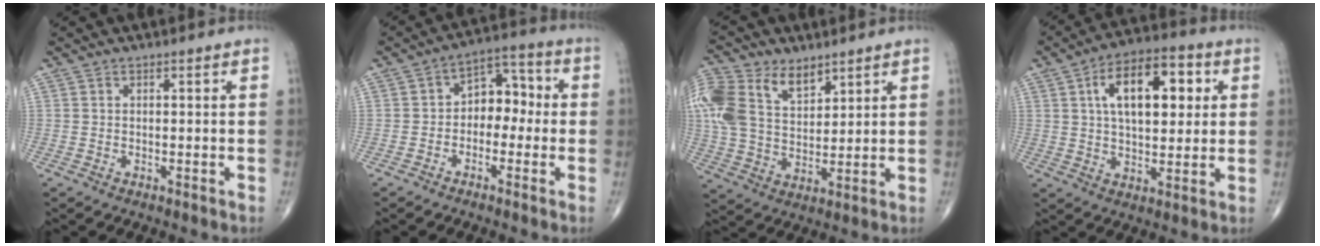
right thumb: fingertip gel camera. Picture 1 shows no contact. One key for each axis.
{"total": 7.9, "fx": -0.9, "fy": 5.6, "fz": 5.5, "tx": -0.046, "ty": 0.041, "tz": -0.031}
{"total": 18.4, "fx": 8.8, "fy": 11.5, "fz": 11.3, "tx": -0.256, "ty": 0.001, "tz": 0.169}
{"total": 15.7, "fx": 4.2, "fy": 8.1, "fz": 12.8, "tx": -0.177, "ty": 0.010, "tz": 0.064}